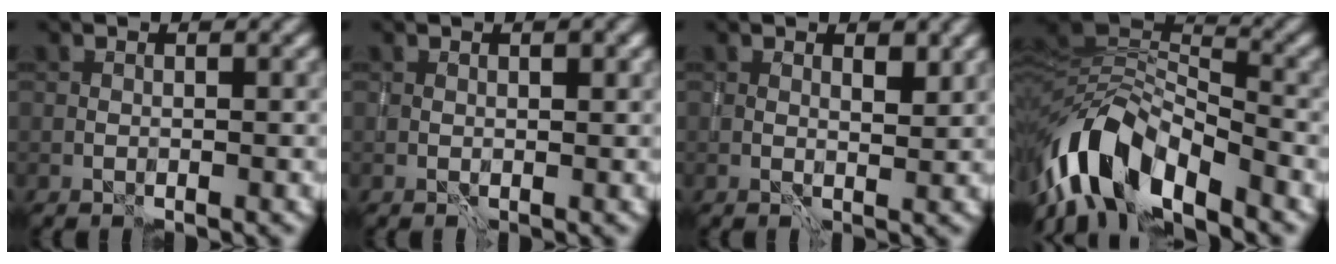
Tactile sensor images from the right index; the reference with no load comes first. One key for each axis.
{"total": 0.7, "fx": 0.3, "fy": 0.4, "fz": 0.5, "tx": -0.005, "ty": -0.003, "tz": 0.005}
{"total": 1.7, "fx": 1.0, "fy": 0.7, "fz": 1.2, "tx": -0.013, "ty": -0.004, "tz": 0.015}
{"total": 9.1, "fx": -5.6, "fy": 4.1, "fz": 5.8, "tx": -0.095, "ty": -0.001, "tz": -0.106}